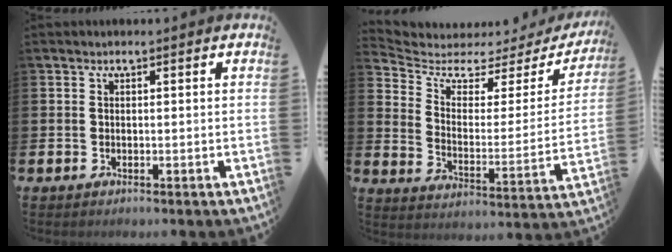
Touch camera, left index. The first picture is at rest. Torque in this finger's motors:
{"motor_torque": [0.90, -1.23, -0.02, -0.04]}